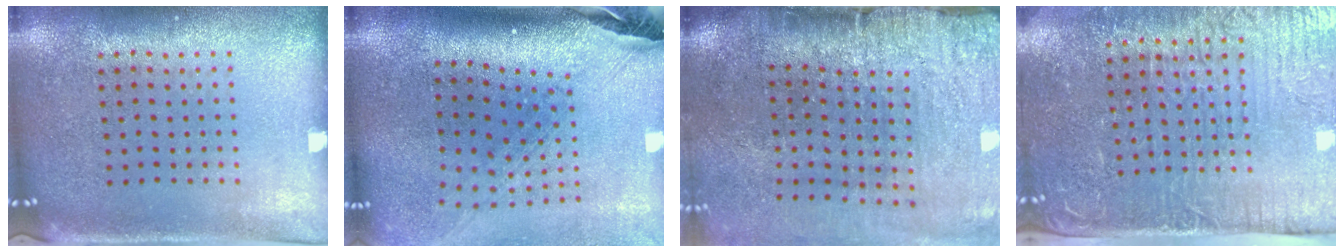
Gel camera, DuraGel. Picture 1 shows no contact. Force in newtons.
{"total": 2.8, "press": 2.1, "slide": 1.9}
{"total": 4.6, "press": 3.9, "slide": 2.5}
{"total": 5.2, "press": 4.5, "slide": 2.7}